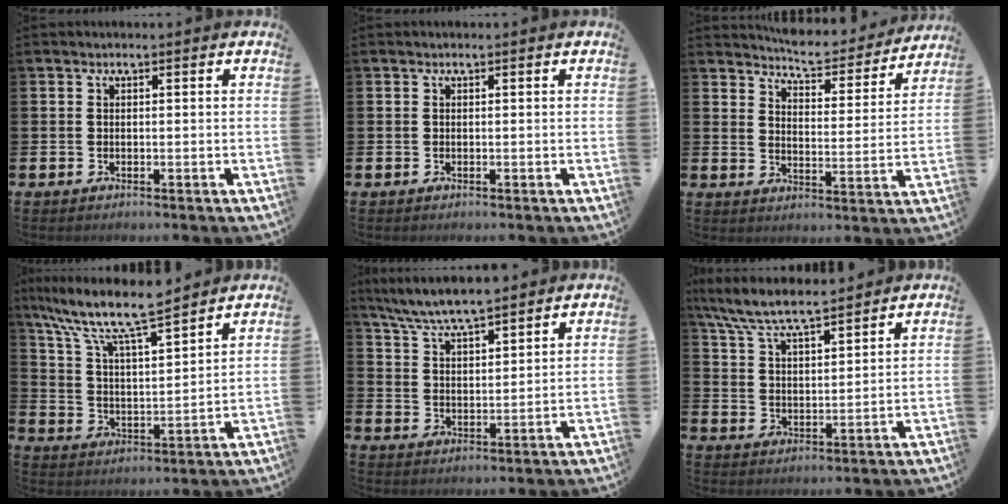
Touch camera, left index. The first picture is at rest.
{"total": 0.0}
{"total": 6.3, "force": [6.2, 0.8, 1.0], "torque": [-0.036, -0.047, 0.105]}
{"total": 10.1, "force": [8.9, 1.3, 4.6], "torque": [-0.130, -0.048, 0.155]}
{"total": 6.9, "force": [6.7, 0.5, 1.7], "torque": [-0.063, -0.030, 0.123]}
{"total": 7.3, "force": [6.9, 0.7, 2.3], "torque": [-0.076, -0.037, 0.125]}